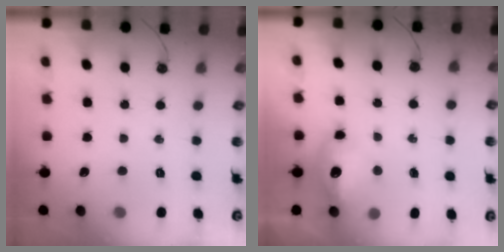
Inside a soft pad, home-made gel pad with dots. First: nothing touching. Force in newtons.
{"total": 12.1, "press": 12.1, "slide": 1.1}